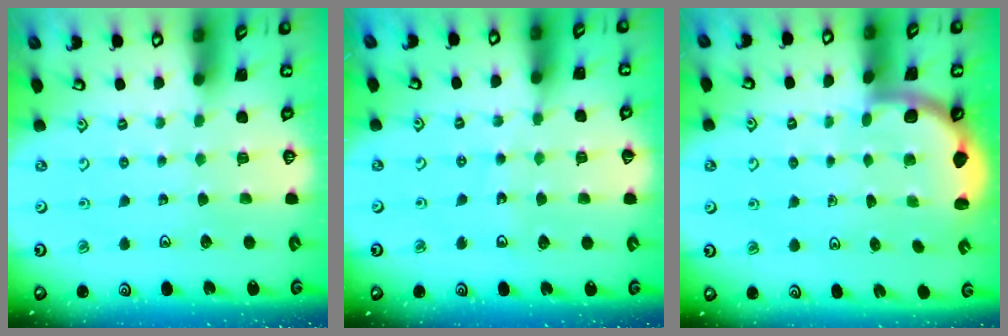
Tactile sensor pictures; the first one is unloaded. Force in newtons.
{"total": 6.4, "press": 5.8, "slide": 2.7}
{"total": 2.6, "press": 2.6, "slide": 0.4}